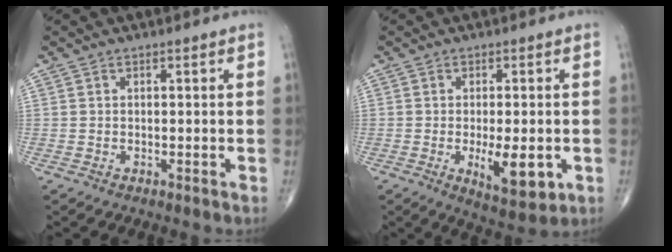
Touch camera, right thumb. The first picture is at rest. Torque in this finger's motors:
{"motor_torque": [1.15, 1.29, 0.21, -0.35, 0.23]}